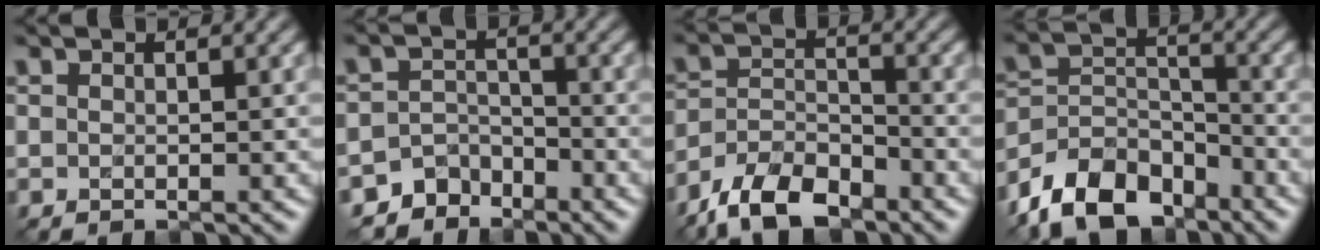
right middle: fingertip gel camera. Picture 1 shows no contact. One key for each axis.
{"total": 3.8, "fx": -3.2, "fy": 2.0, "fz": -0.3, "tx": 0.018, "ty": 0.005, "tz": -0.058}
{"total": 7.0, "fx": -5.5, "fy": 3.0, "fz": 3.1, "tx": -0.056, "ty": 0.003, "tz": -0.111}
{"total": 8.4, "fx": -6.5, "fy": 4.5, "fz": 3.0, "tx": -0.049, "ty": 0.002, "tz": -0.125}